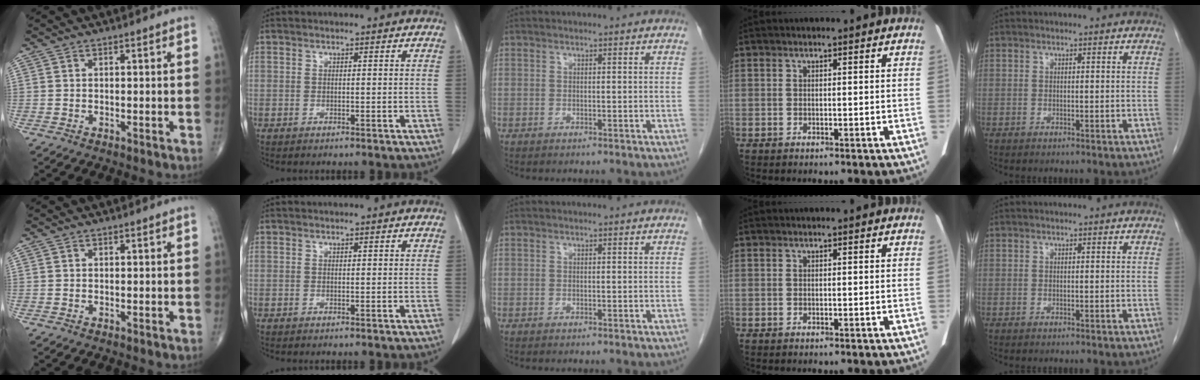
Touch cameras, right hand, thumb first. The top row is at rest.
{}